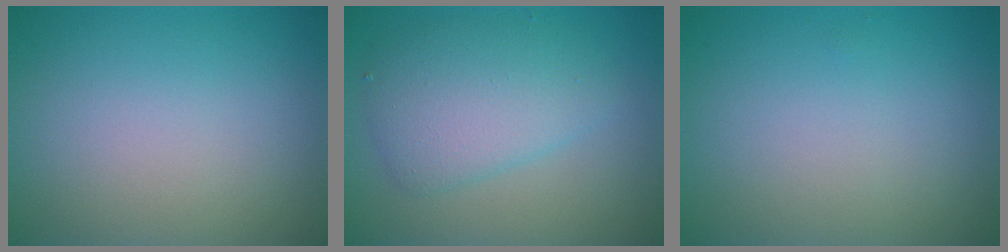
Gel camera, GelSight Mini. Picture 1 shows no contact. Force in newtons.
{"total": 4.6, "press": 4.6, "slide": 0.0}
{"total": 0.0}